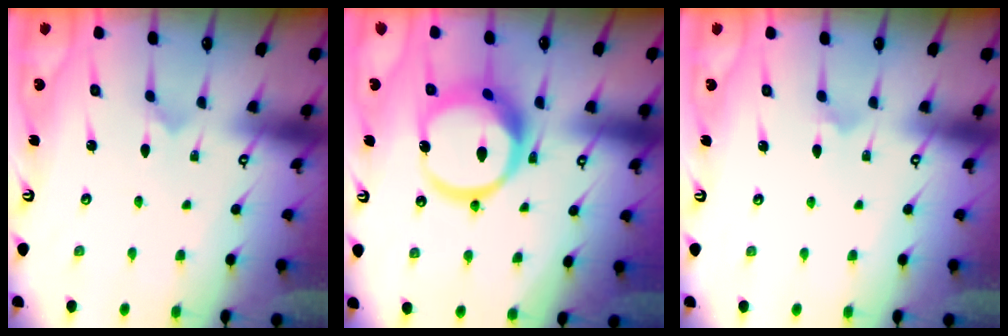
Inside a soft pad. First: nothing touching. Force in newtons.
{"total": 15.4, "press": 15.3, "slide": 1.8}
{"total": 2.7, "press": 2.6, "slide": 0.5}